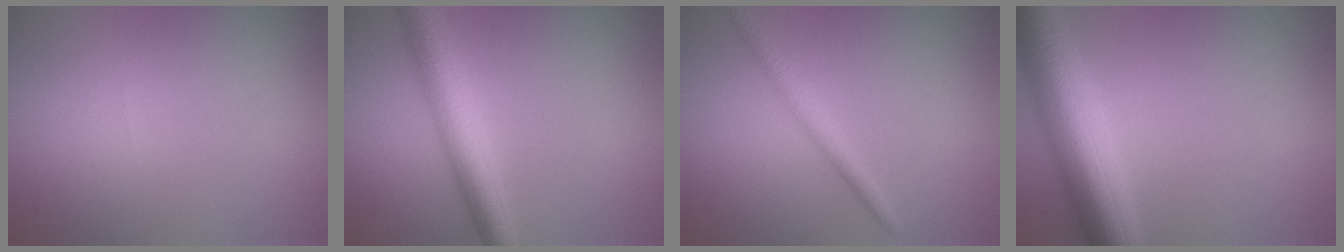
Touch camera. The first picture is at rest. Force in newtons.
{"total": 4.7, "press": 4.7, "slide": 0.1}
{"total": 2.0, "press": 2.0, "slide": 0.0}
{"total": 8.4, "press": 8.4, "slide": 0.2}